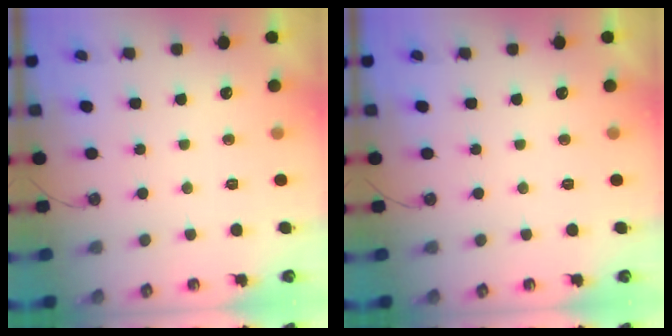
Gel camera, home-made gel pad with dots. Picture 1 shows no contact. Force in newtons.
{"total": 0.0}